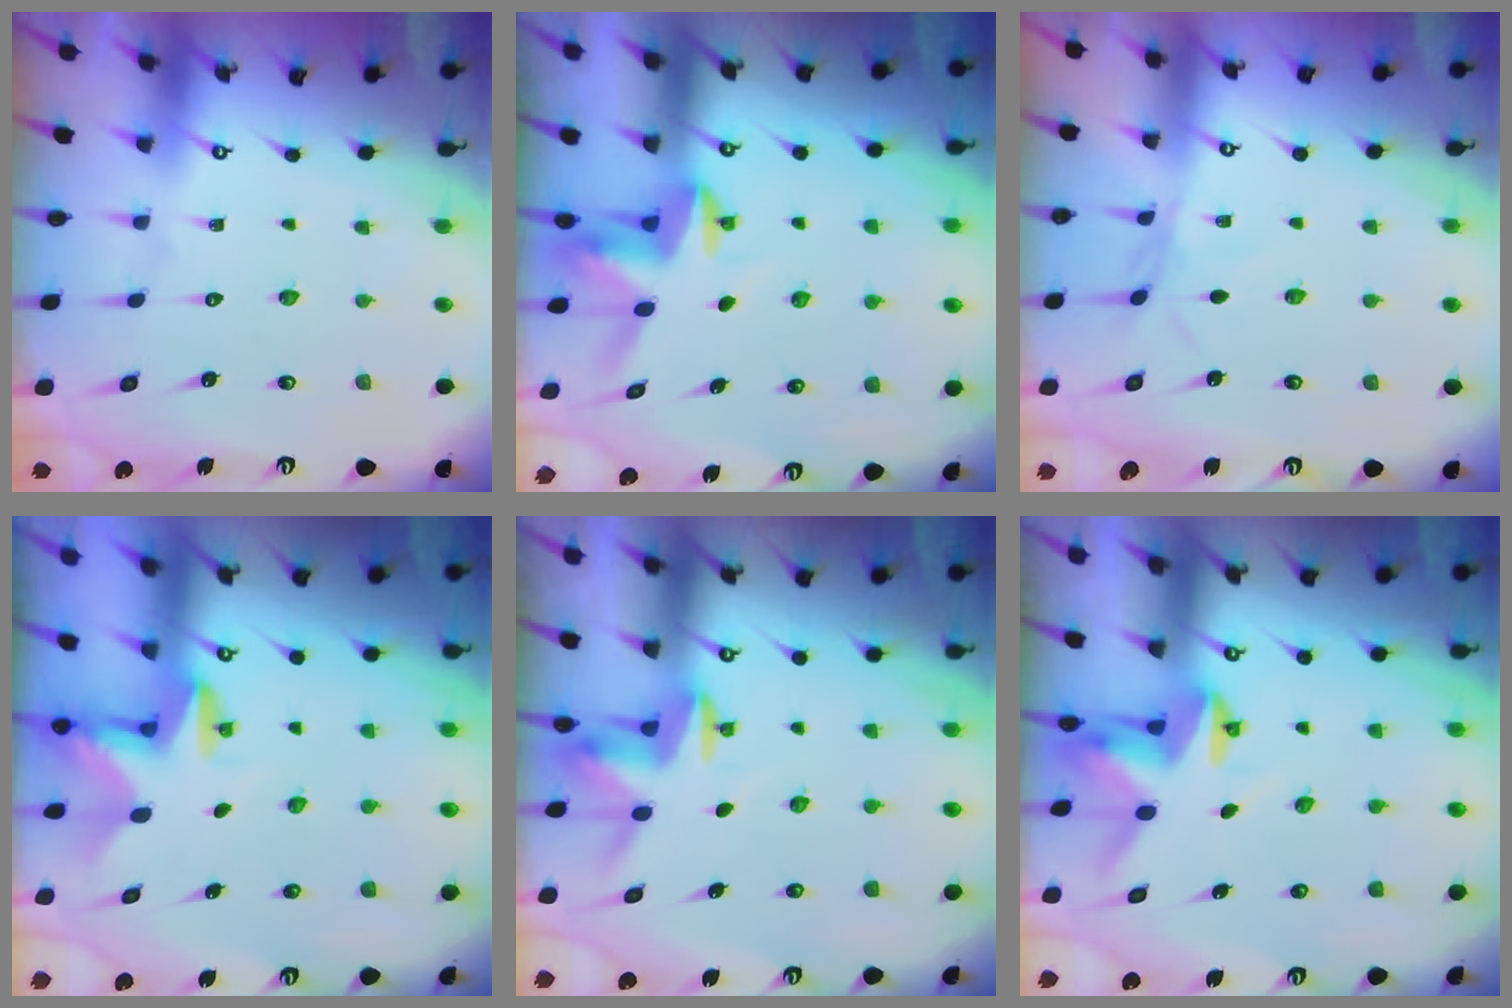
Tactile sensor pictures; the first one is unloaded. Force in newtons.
{"total": 3.7, "press": 3.7, "slide": 0.3}
{"total": 2.7, "press": 2.6, "slide": 0.3}
{"total": 2.8, "press": 2.8, "slide": 0.2}
{"total": 3.1, "press": 3.1, "slide": 0.2}
{"total": 3.6, "press": 3.6, "slide": 0.0}